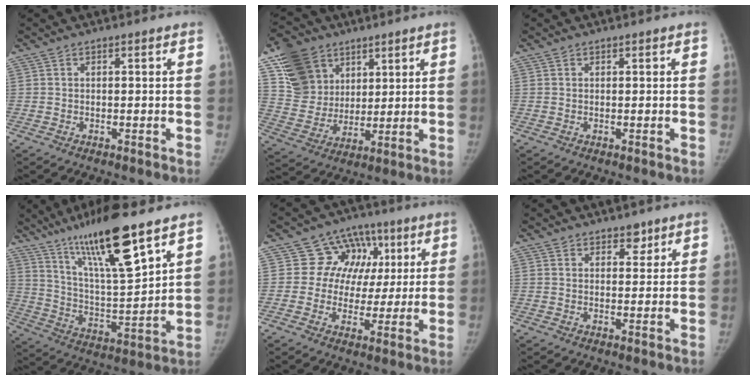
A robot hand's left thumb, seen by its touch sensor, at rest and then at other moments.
{"total": 14.4, "force": [7.5, 11.3, 5.1], "torque": [-0.063, -0.023, 0.149]}
{"total": 0.0}
{"total": 19.7, "force": [12.9, 3.2, 14.5], "torque": [-0.235, -0.063, 0.235]}
{"total": 11.1, "force": [3.0, 10.1, 3.4], "torque": [0.008, 0.009, 0.041]}
{"total": 2.8, "force": [2.0, 1.8, 0.9], "torque": [0.011, -0.011, 0.027]}